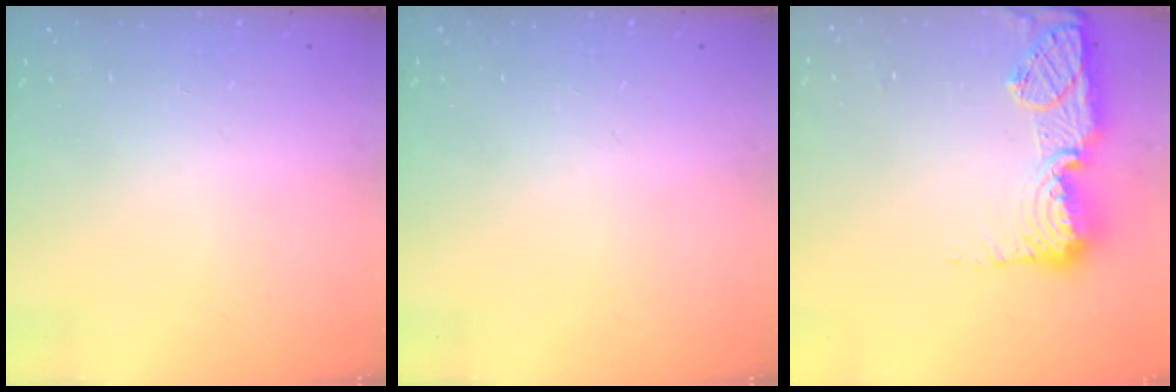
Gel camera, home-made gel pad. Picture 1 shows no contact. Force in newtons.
{"total": 0.0}
{"total": 15.4, "press": 15.4, "slide": 1.2}